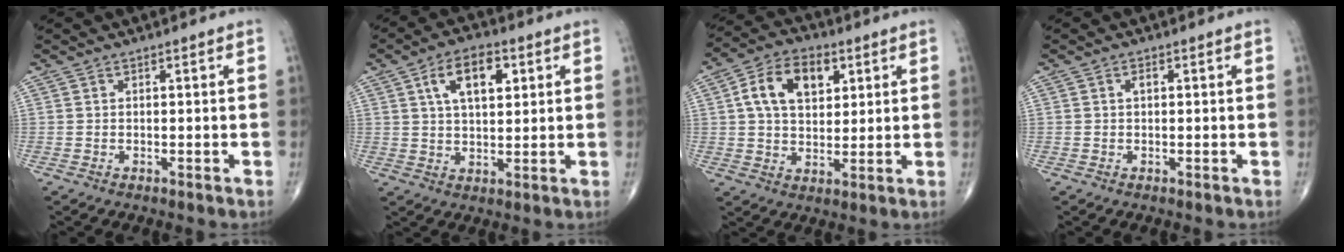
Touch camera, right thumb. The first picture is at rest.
{"total": 9.6, "force": [3.4, 5.0, 7.4], "torque": [-0.109, -0.003, 0.055]}
{"total": 11.9, "force": [3.7, 7.6, 8.4], "torque": [-0.124, 0.002, 0.059]}
{"total": 1.0, "force": [0.2, 0.5, 0.8], "torque": [-0.013, 0.002, 0.002]}